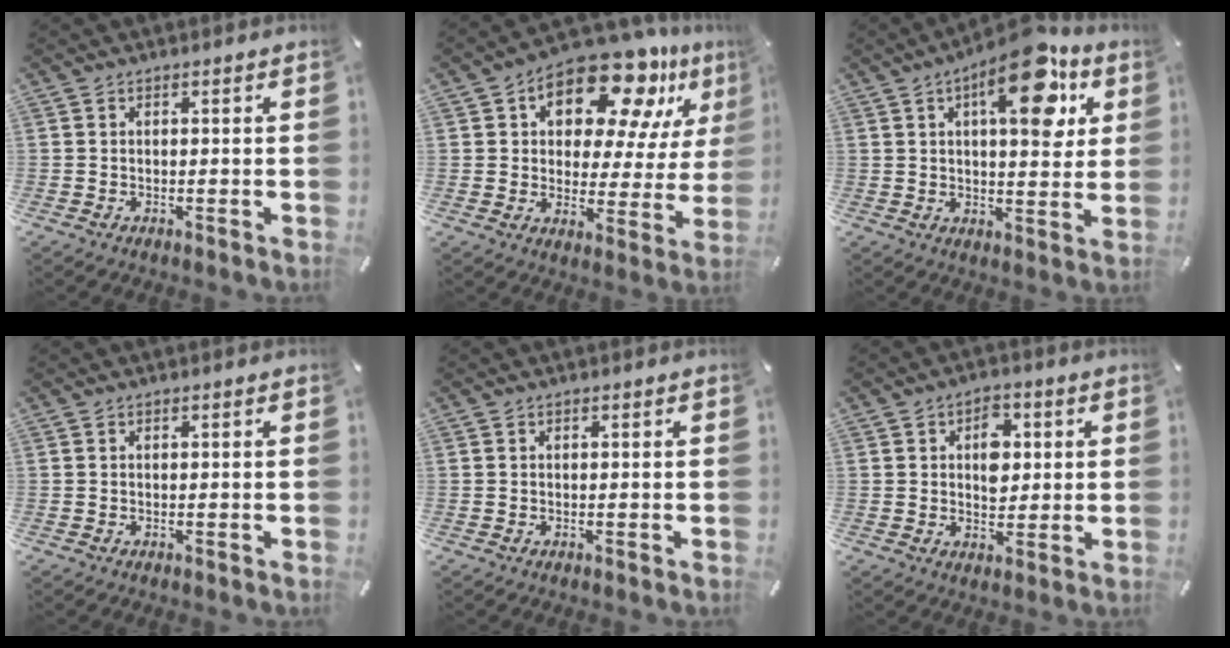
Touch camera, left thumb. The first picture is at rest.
{"total": 17.8, "force": [11.6, 8.7, 10.2], "torque": [-0.155, -0.081, 0.195]}
{"total": 17.2, "force": [8.4, 6.8, 13.4], "torque": [-0.187, -0.035, 0.129]}
{"total": 0.0}
{"total": 0.0}
{"total": 6.8, "force": [1.3, 5.0, 4.5], "torque": [-0.046, -0.006, 0.013]}